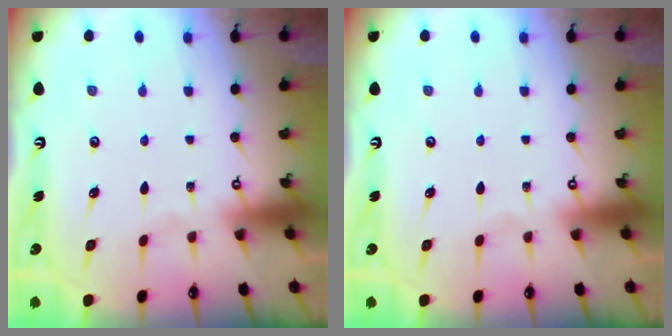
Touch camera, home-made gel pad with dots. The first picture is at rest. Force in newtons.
{"total": 0.0}